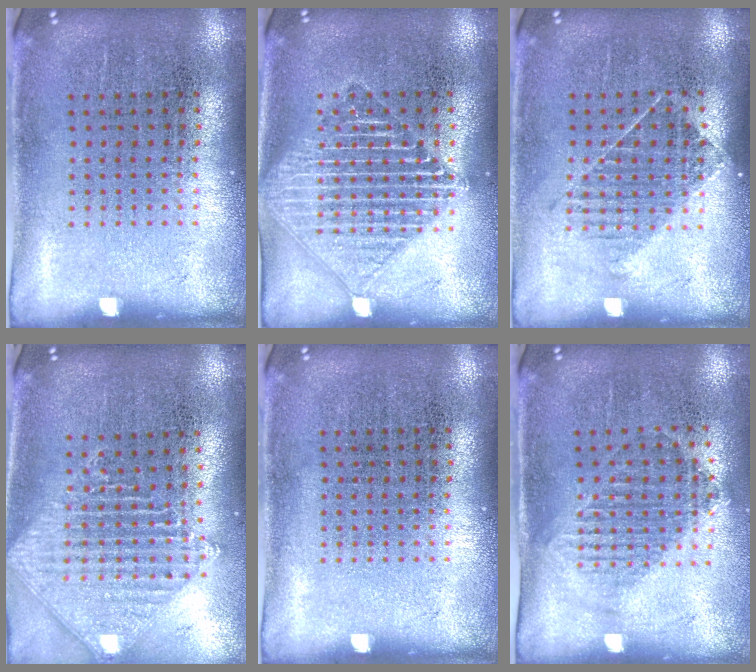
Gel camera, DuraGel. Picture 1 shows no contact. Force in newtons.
{"total": 2.1, "press": 2.1, "slide": 0.3}
{"total": 1.1, "press": 0.9, "slide": 0.7}
{"total": 1.6, "press": 1.4, "slide": 0.8}
{"total": 0.0}
{"total": 1.2, "press": 1.1, "slide": 0.5}